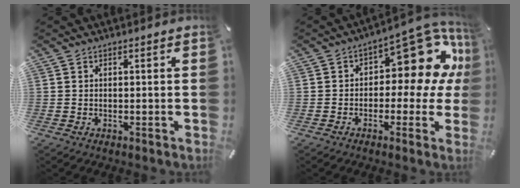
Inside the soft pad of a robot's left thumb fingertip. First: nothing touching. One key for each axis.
{"total": 14.8, "fx": 5.4, "fy": 8.0, "fz": 11.3, "tx": -0.127, "ty": -0.048, "tz": 0.085}